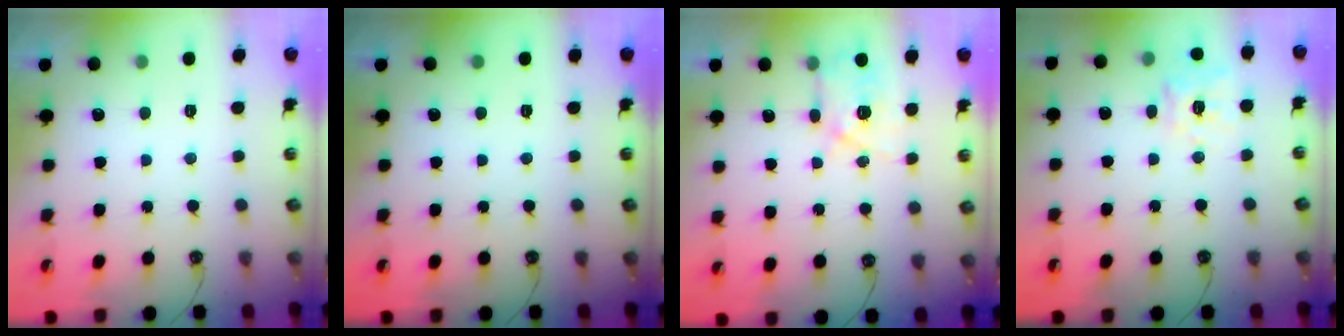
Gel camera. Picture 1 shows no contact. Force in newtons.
{"total": 0.0}
{"total": 8.1, "press": 8.1, "slide": 0.9}
{"total": 12.5, "press": 12.4, "slide": 1.5}